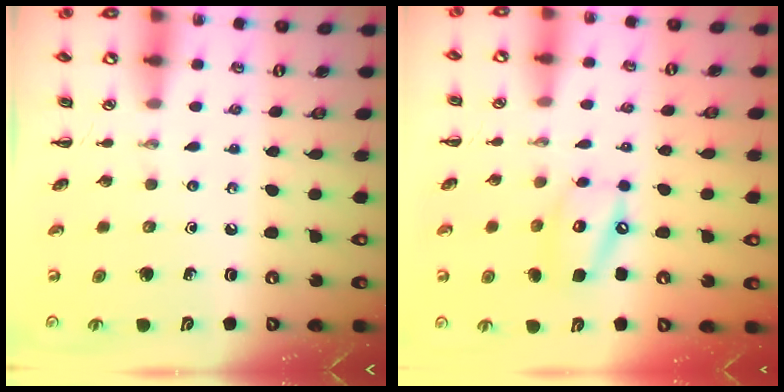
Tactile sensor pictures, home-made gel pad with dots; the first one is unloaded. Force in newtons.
{"total": 11.0, "press": 10.8, "slide": 2.4}